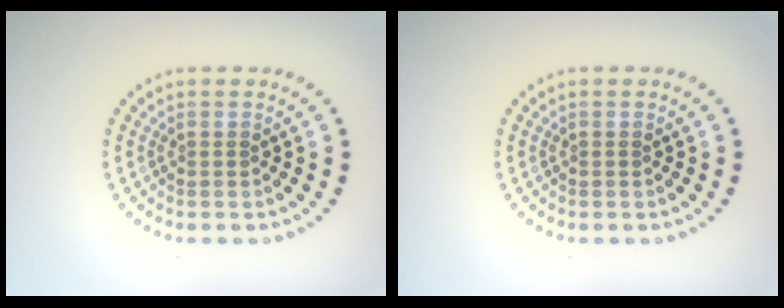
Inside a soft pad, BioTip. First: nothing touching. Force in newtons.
{"total": 0.0}